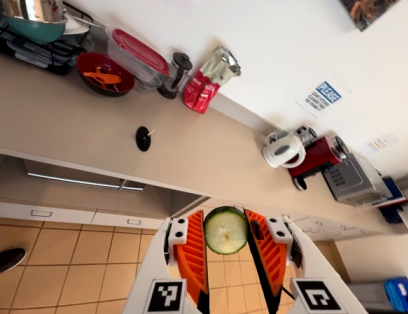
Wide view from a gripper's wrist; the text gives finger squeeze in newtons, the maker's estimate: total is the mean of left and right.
{"total": 6.7, "left": 6.5, "right": 6.9}